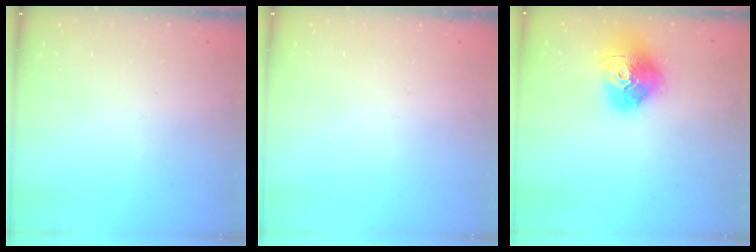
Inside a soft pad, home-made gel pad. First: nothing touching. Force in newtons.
{"total": 0.0}
{"total": 17.6, "press": 17.5, "slide": 1.9}